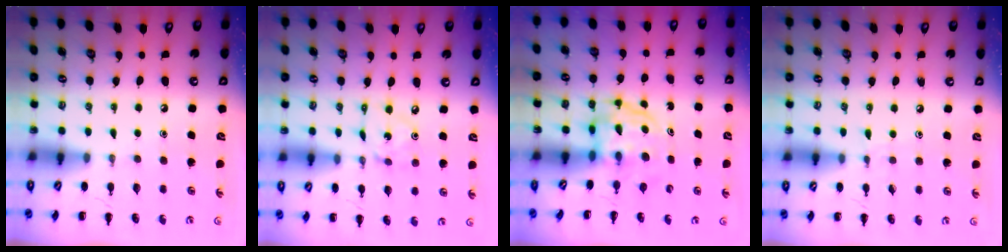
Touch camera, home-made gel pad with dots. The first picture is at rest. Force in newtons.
{"total": 2.3, "press": 2.3, "slide": 0.1}
{"total": 3.7, "press": 3.7, "slide": 0.3}
{"total": 3.0, "press": 2.7, "slide": 1.2}